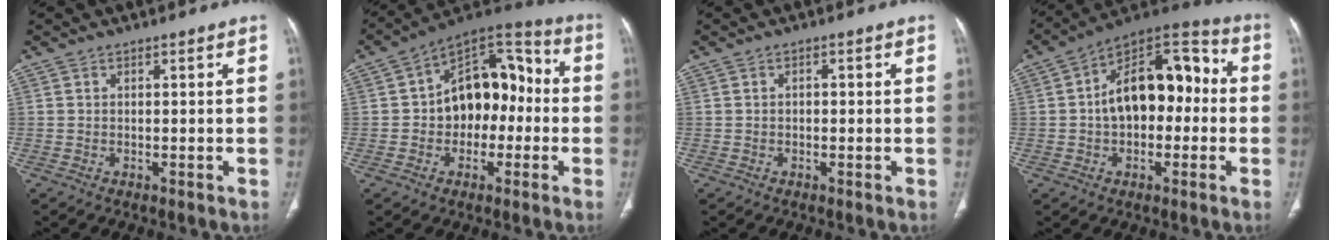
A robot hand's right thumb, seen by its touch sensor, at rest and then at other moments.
{"total": 16.2, "force": [-0.9, 11.0, 11.9], "torque": [-0.123, 0.052, -0.024]}
{"total": 0.9, "force": [-0.1, 0.6, 0.6], "torque": [-0.008, 0.003, -0.003]}
{"total": 17.9, "force": [0.0, 10.9, 14.2], "torque": [-0.182, 0.052, -0.010]}